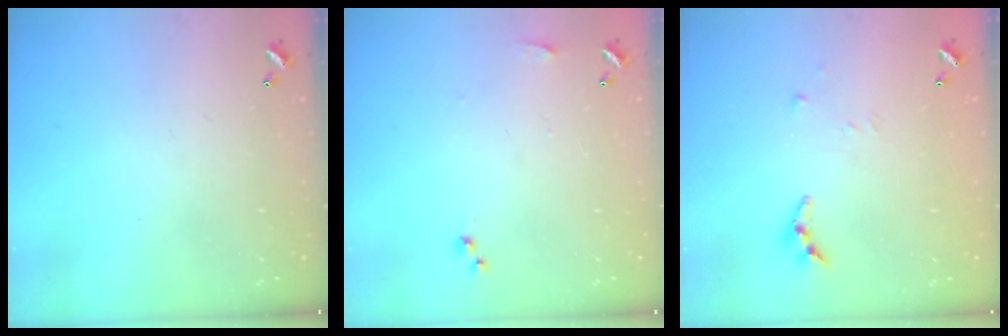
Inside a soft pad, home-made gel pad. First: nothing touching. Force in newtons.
{"total": 5.1, "press": 5.0, "slide": 0.7}
{"total": 4.7, "press": 4.7, "slide": 0.3}